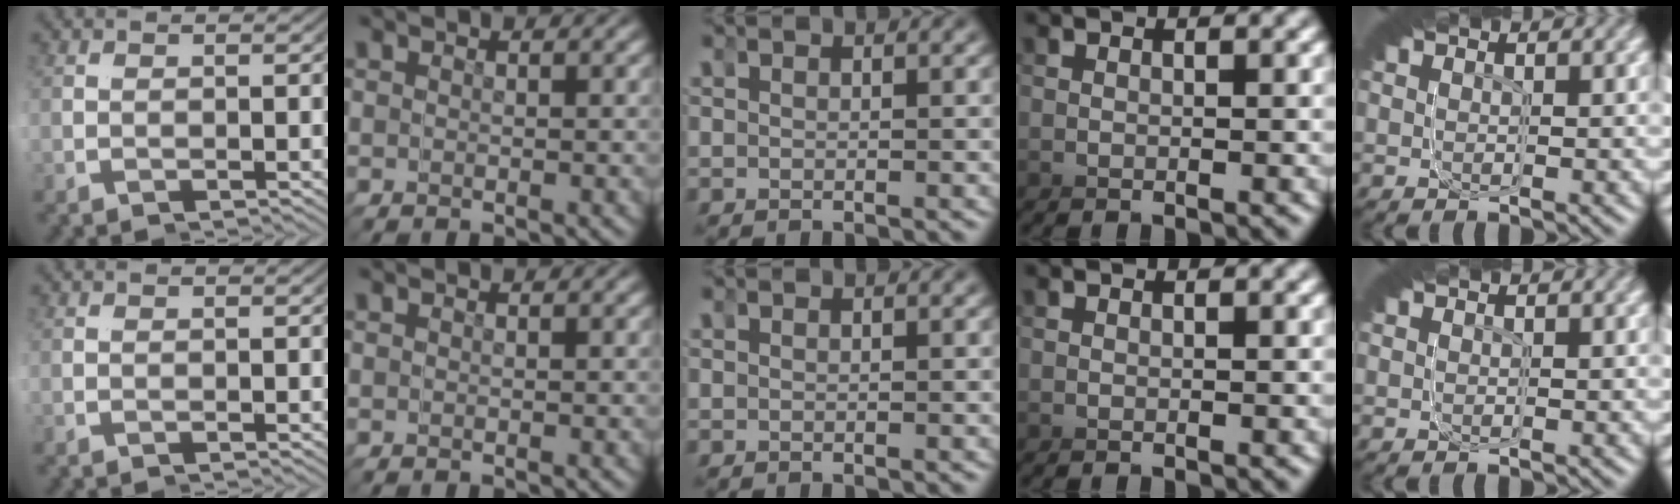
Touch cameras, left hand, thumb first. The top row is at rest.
{}